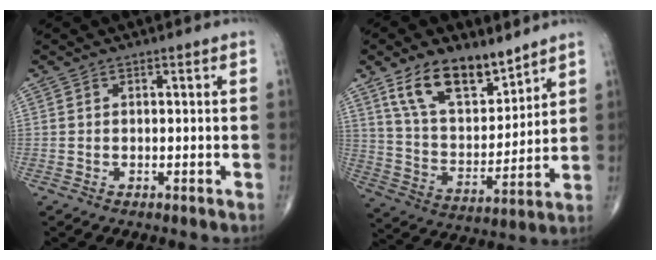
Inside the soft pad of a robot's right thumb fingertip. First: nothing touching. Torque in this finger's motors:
{"motor_torque": [-0.20, 0.40, 0.42, 0.39, 0.28]}